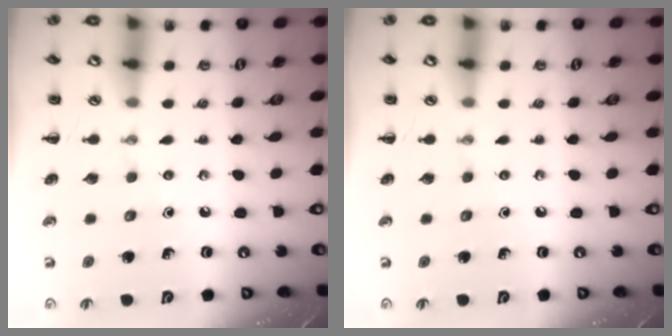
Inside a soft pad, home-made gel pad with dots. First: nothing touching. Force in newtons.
{"total": 0.0}